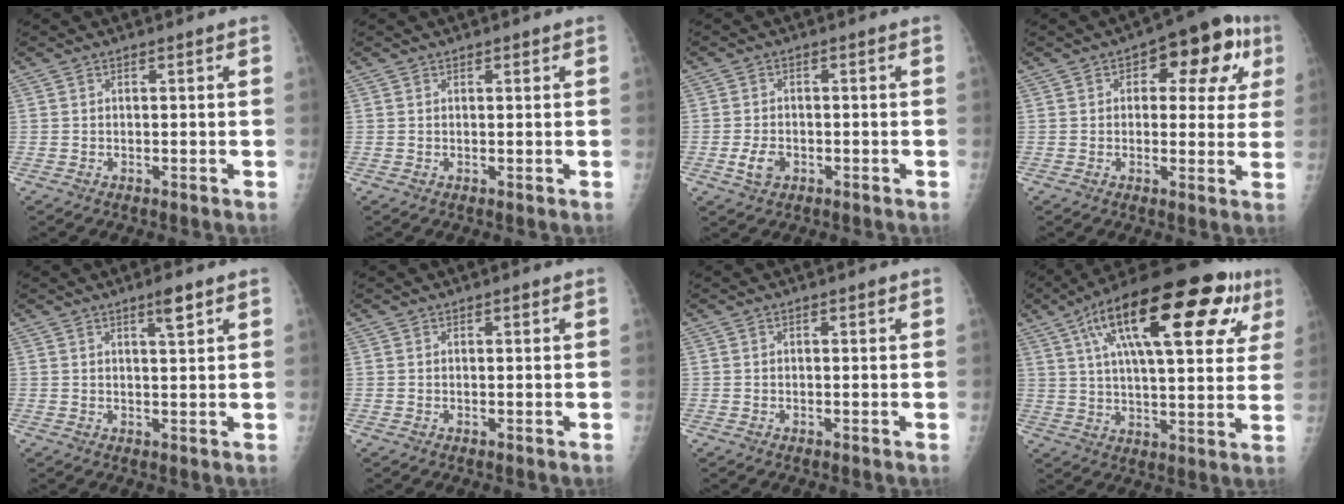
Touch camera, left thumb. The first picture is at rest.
{"total": 0.8, "force": [0.6, 0.5, 0.4], "torque": [0.001, -0.003, 0.006]}
{"total": 3.6, "force": [-1.3, 2.5, 2.3], "torque": [-0.042, 0.002, -0.022]}
{"total": 12.9, "force": [4.4, 6.8, 10.0], "torque": [-0.073, 0.016, 0.047]}
{"total": 3.5, "force": [2.2, 0.6, 2.7], "torque": [-0.039, -0.014, 0.035]}
{"total": 1.1, "force": [0.7, 0.5, 0.6], "torque": [-0.003, -0.002, 0.008]}
{"total": 1.1, "force": [0.6, 0.5, 0.8], "torque": [-0.006, 0.000, 0.006]}
{"total": 28.5, "force": [12.5, 10.2, 23.5], "torque": [-0.346, 0.012, 0.188]}